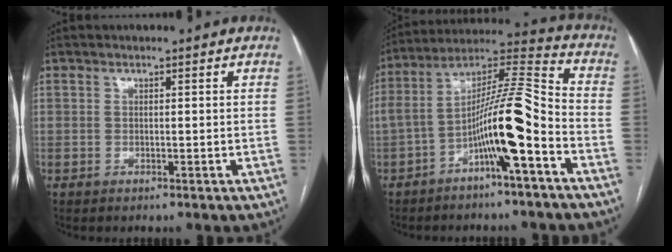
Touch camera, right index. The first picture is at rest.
{"total": 14.1, "force": [-5.7, 1.0, 12.9], "torque": [-0.235, 0.025, -0.098]}